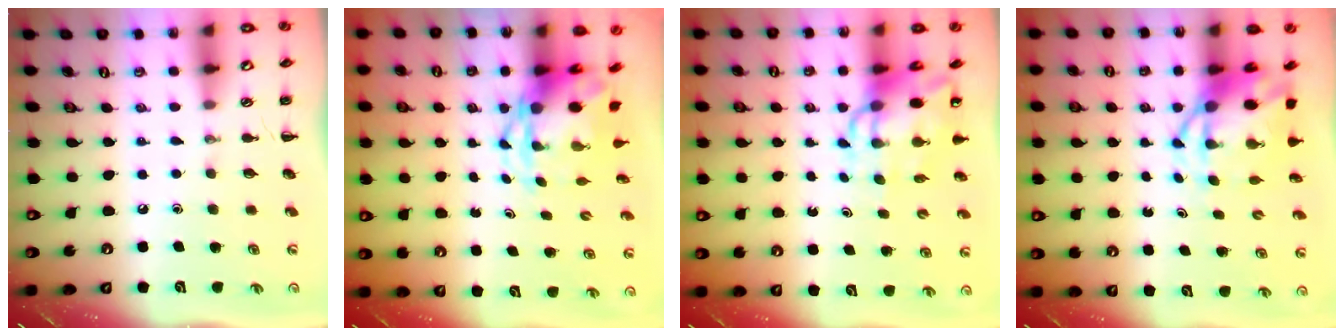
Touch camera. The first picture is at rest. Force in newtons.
{"total": 4.4, "press": 4.1, "slide": 1.4}
{"total": 9.8, "press": 9.4, "slide": 2.9}
{"total": 7.8, "press": 7.5, "slide": 2.1}